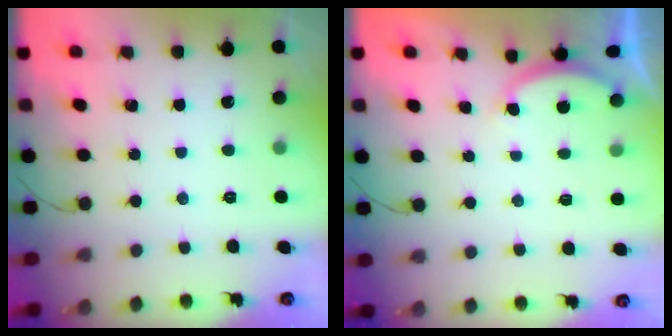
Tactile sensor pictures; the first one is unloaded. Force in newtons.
{"total": 2.5, "press": 2.5, "slide": 0.5}